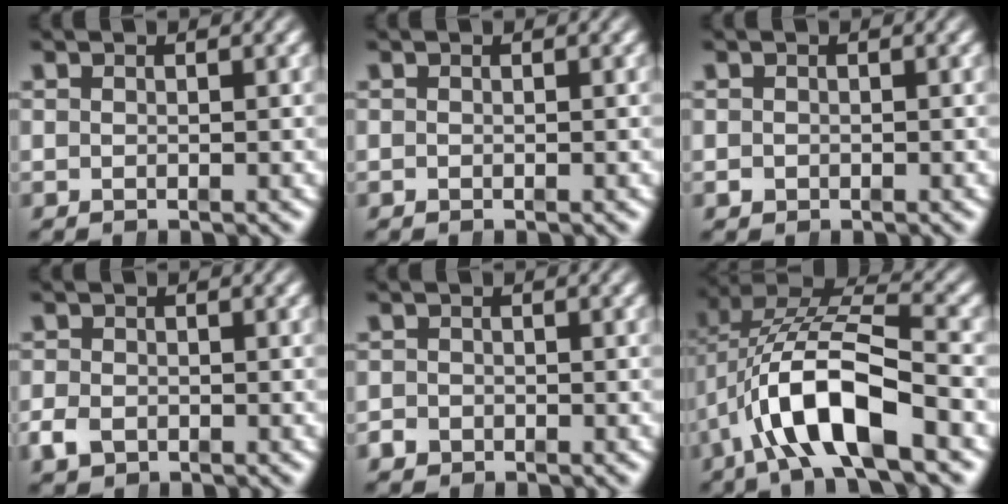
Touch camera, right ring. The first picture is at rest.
{"total": 0.0}
{"total": 0.7, "force": [-0.5, 0.5, 0.1], "torque": [-0.005, -0.011, -0.004]}
{"total": 2.1, "force": [-1.2, 1.5, 0.8], "torque": [-0.021, -0.014, -0.016]}
{"total": 1.7, "force": [-1.2, 1.2, 0.0], "torque": [-0.003, -0.015, -0.017]}
{"total": 8.0, "force": [-0.6, 4.5, 6.7], "torque": [-0.137, -0.024, -0.002]}